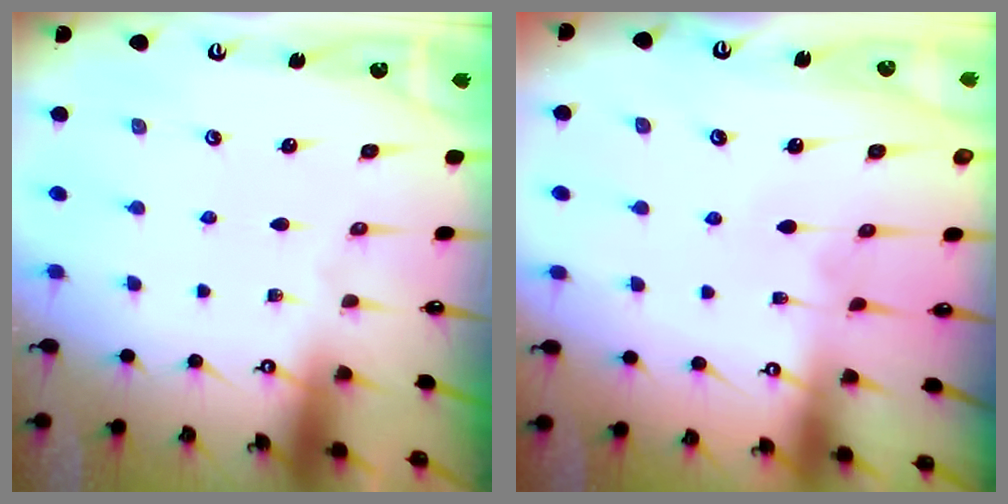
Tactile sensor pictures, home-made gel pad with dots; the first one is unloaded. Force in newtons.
{"total": 3.2, "press": 3.2, "slide": 0.1}